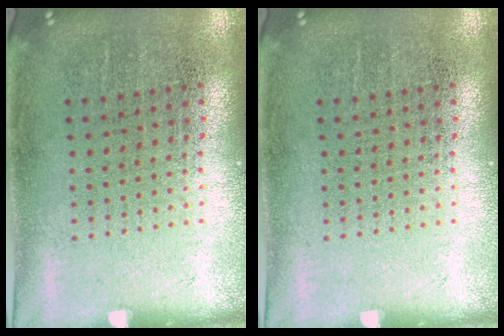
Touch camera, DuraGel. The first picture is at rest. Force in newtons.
{"total": 0.0}